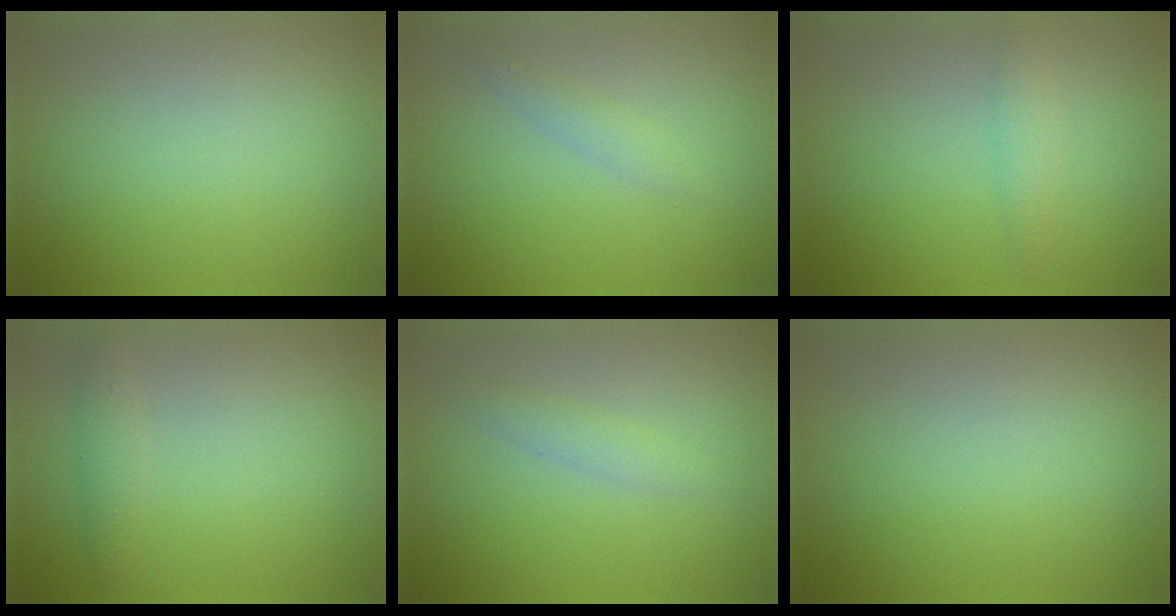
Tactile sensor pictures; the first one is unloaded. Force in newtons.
{"total": 1.1, "press": 1.1, "slide": 0.0}
{"total": 1.6, "press": 1.6, "slide": 0.1}
{"total": 1.4, "press": 1.4, "slide": 0.1}
{"total": 1.3, "press": 1.3, "slide": 0.0}
{"total": 0.0}